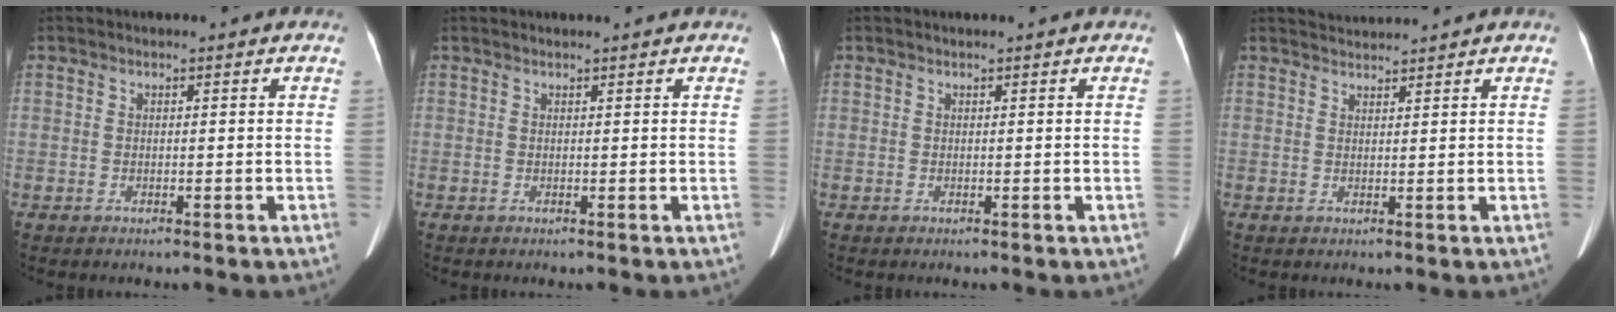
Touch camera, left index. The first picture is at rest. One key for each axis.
{"total": 1.2, "fx": 1.1, "fy": -0.1, "fz": 0.3, "tx": -0.008, "ty": 0.014, "tz": 0.018}
{"total": 0.0}
{"total": 2.3, "fx": 2.2, "fy": -0.7, "fz": -0.3, "tx": 0.000, "ty": 0.012, "tz": 0.049}